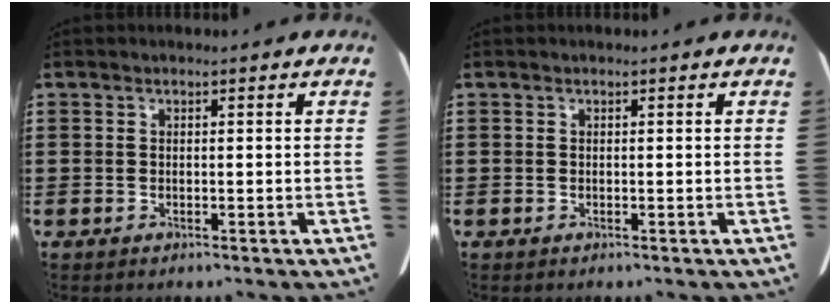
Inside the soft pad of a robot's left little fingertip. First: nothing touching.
{"total": 0.0}